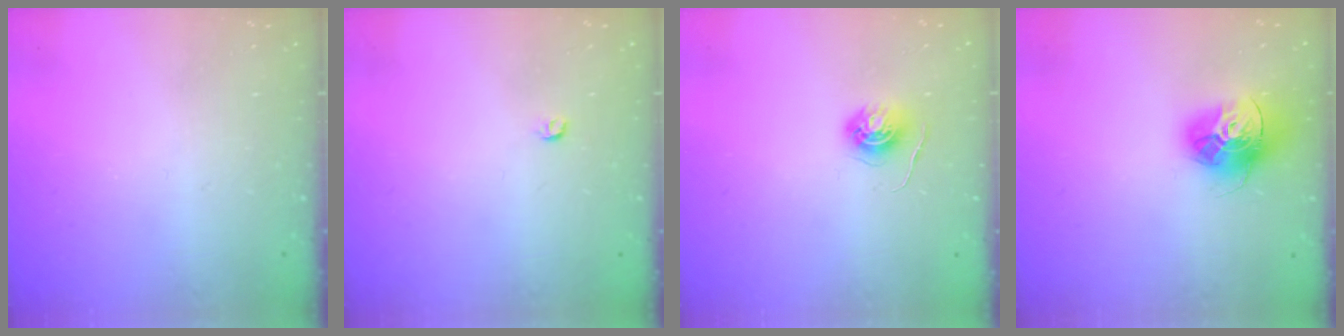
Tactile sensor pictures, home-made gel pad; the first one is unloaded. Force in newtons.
{"total": 3.1, "press": 3.1, "slide": 0.5}
{"total": 5.3, "press": 5.3, "slide": 0.5}
{"total": 14.7, "press": 14.6, "slide": 1.4}